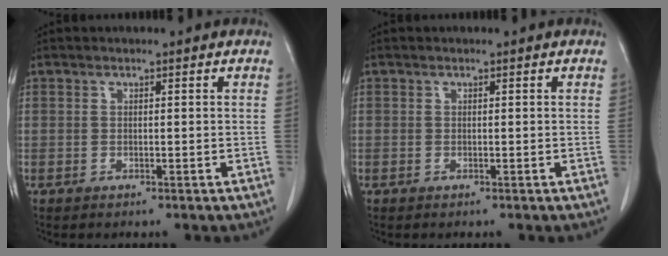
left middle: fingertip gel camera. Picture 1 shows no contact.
{"total": 0.0}